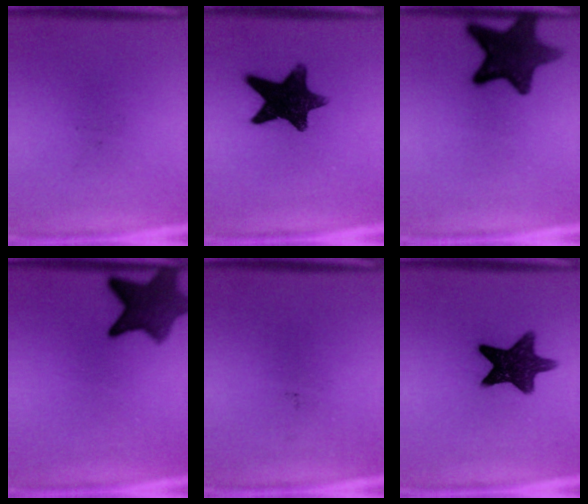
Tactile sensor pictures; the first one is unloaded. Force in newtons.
{"total": 12.9}
{"total": 13.2}
{"total": 9.3}
{"total": 0.0}
{"total": 12.2}